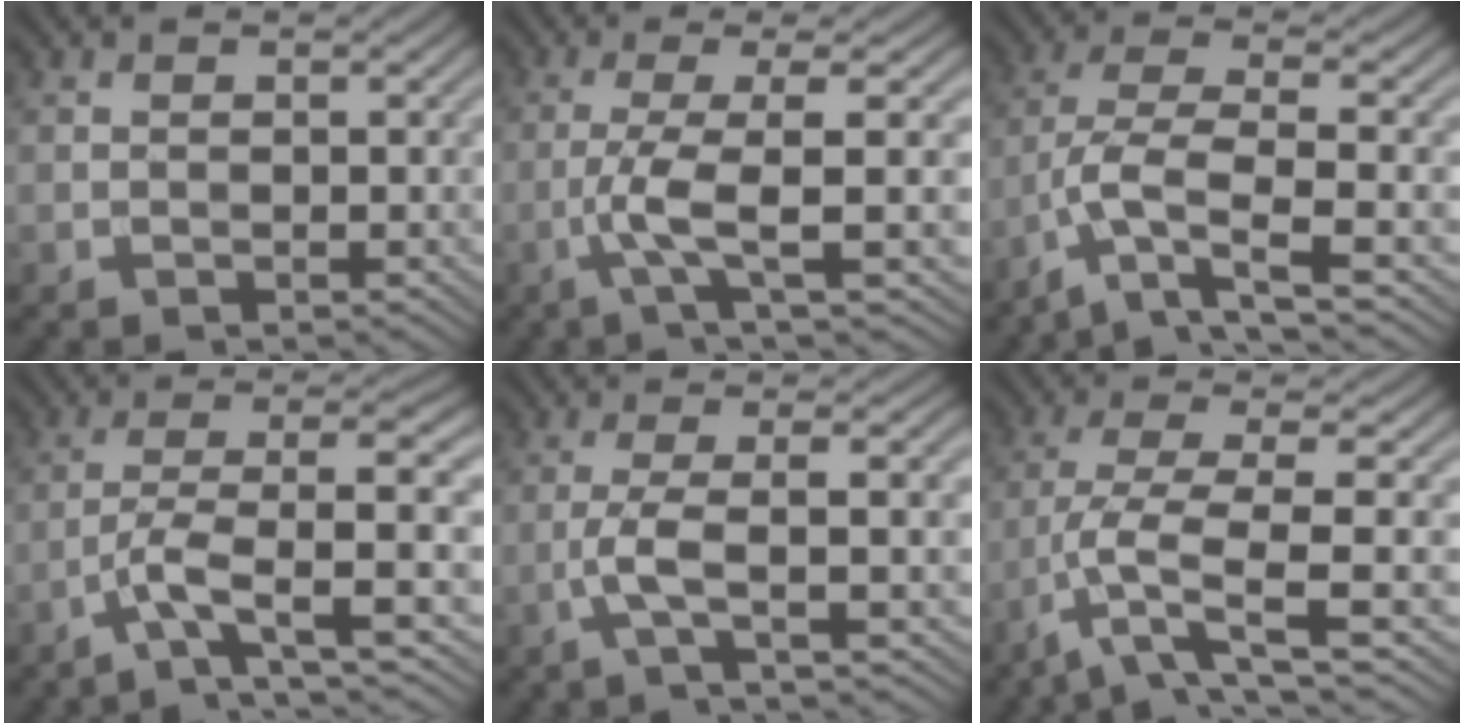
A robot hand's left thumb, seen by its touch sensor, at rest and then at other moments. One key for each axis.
{"total": 7.1, "fx": -1.3, "fy": 0.9, "fz": 6.9, "tx": -0.122, "ty": 0.010, "tz": -0.033}
{"total": 8.0, "fx": -4.1, "fy": 2.0, "fz": 6.6, "tx": -0.134, "ty": -0.001, "tz": -0.088}
{"total": 6.9, "fx": -2.6, "fy": 1.1, "fz": 6.3, "tx": -0.111, "ty": 0.011, "tz": -0.062}
{"total": 5.1, "fx": -1.2, "fy": 0.7, "fz": 5.0, "tx": -0.087, "ty": 0.012, "tz": -0.040}
{"total": 6.6, "fx": -2.5, "fy": 1.2, "fz": 6.0, "tx": -0.121, "ty": 0.002, "tz": -0.061}